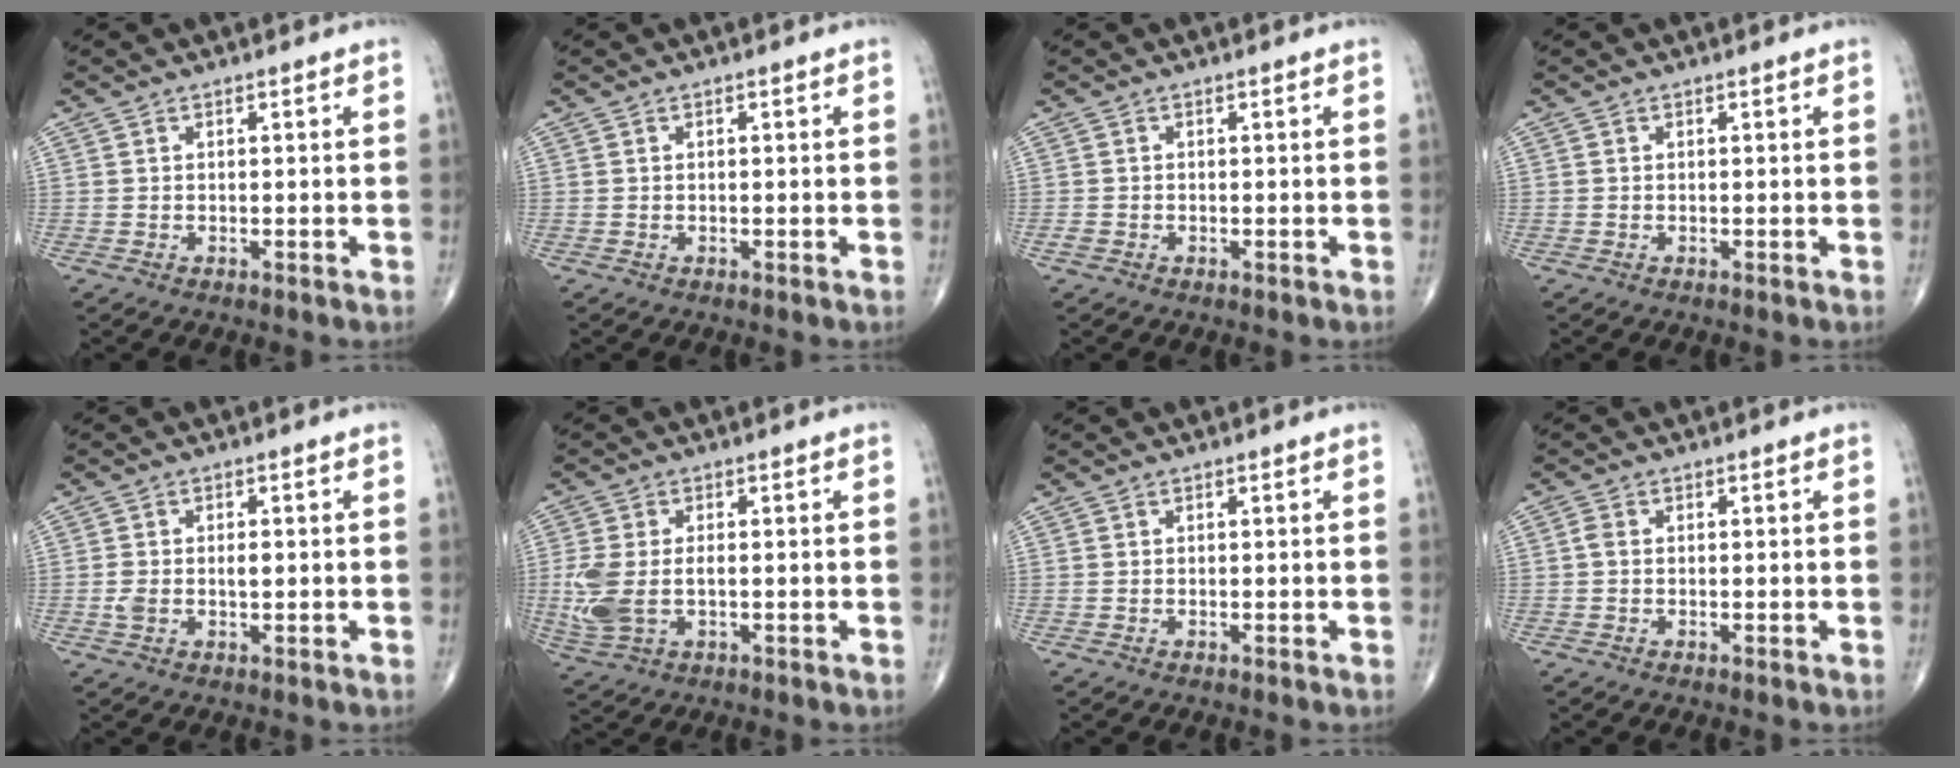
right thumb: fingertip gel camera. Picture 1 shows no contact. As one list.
[{"total": 0.0}, {"total": 0.8, "force": [-0.4, 0.6, 0.3], "torque": [-0.007, 0.001, -0.007]}, {"total": 0.0}, {"total": 3.5, "force": [-0.1, 2.0, 2.9], "torque": [-0.063, 0.010, 0.002]}, {"total": 8.0, "force": [-0.8, 4.6, 6.5], "torque": [-0.164, 0.000, -0.009]}, {"total": 0.0}, {"total": 1.2, "force": [-0.1, 0.8, 0.8], "torque": [-0.015, 0.000, -0.004]}]